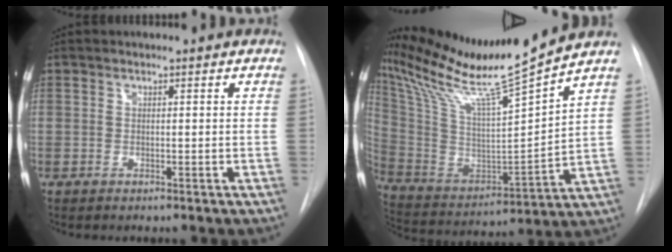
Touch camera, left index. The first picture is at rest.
{"total": 18.9, "force": [16.4, -1.5, 9.3], "torque": [-0.177, -0.033, 0.290]}